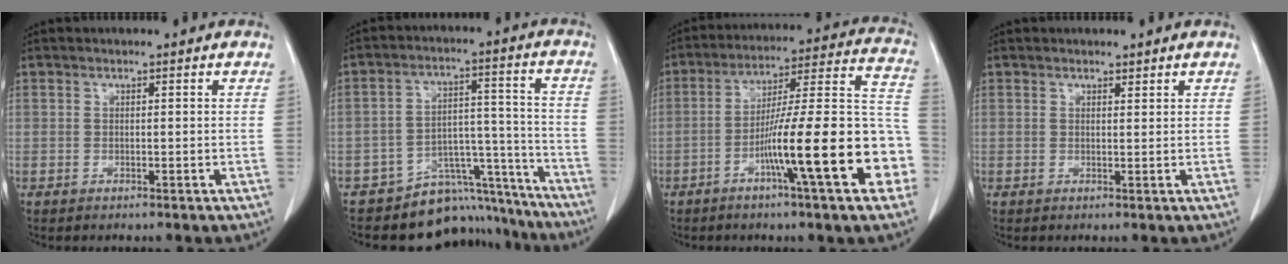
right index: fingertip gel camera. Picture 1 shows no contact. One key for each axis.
{"total": 11.8, "fx": -10.7, "fy": 5.0, "fz": 0.6, "tx": 0.018, "ty": 0.083, "tz": -0.157}
{"total": 20.5, "fx": -7.2, "fy": 1.4, "fz": 19.1, "tx": -0.228, "ty": 0.021, "tz": -0.108}
{"total": 0.8, "fx": 0.8, "fy": 0.3, "fz": 0.2, "tx": -0.009, "ty": -0.004, "tz": 0.012}